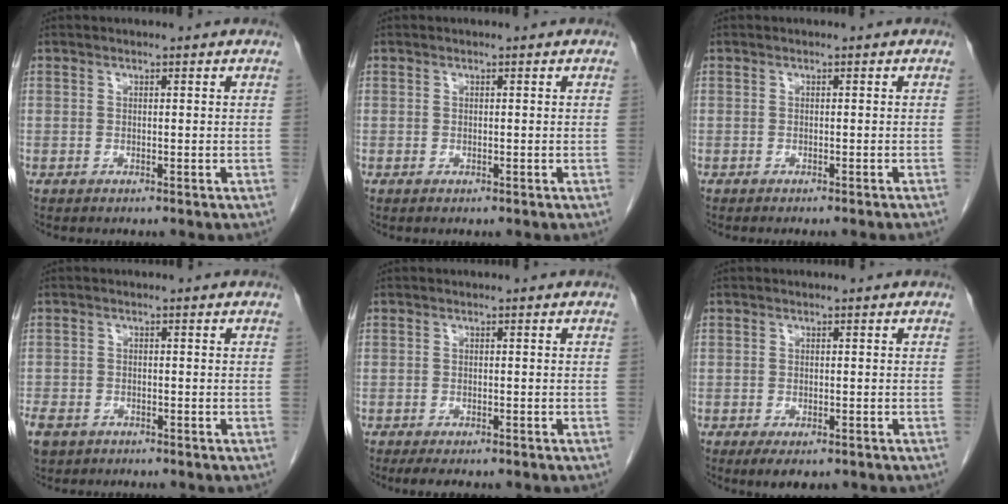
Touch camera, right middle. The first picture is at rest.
{"total": 0.0}
{"total": 2.5, "force": [-2.2, -0.5, 1.1], "torque": [-0.013, 0.004, -0.027]}
{"total": 6.3, "force": [-3.9, 4.2, 2.5], "torque": [-0.063, -0.006, -0.062]}
{"total": 4.2, "force": [-3.2, 1.4, 2.4], "torque": [-0.033, -0.009, -0.040]}
{"total": 3.8, "force": [-2.4, 1.6, 2.4], "torque": [-0.034, -0.007, -0.030]}